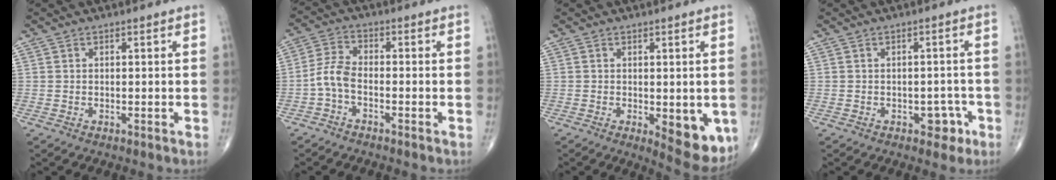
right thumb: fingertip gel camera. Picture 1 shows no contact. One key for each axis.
{"total": 4.7, "fx": -2.0, "fy": 2.2, "fz": 3.6, "tx": -0.080, "ty": 0.022, "tz": -0.048}
{"total": 9.2, "fx": -2.2, "fy": 4.0, "fz": 8.0, "tx": -0.080, "ty": -0.017, "tz": -0.019}
{"total": 3.5, "fx": -1.7, "fy": 2.4, "fz": 1.9, "tx": -0.003, "ty": 0.014, "tz": -0.021}